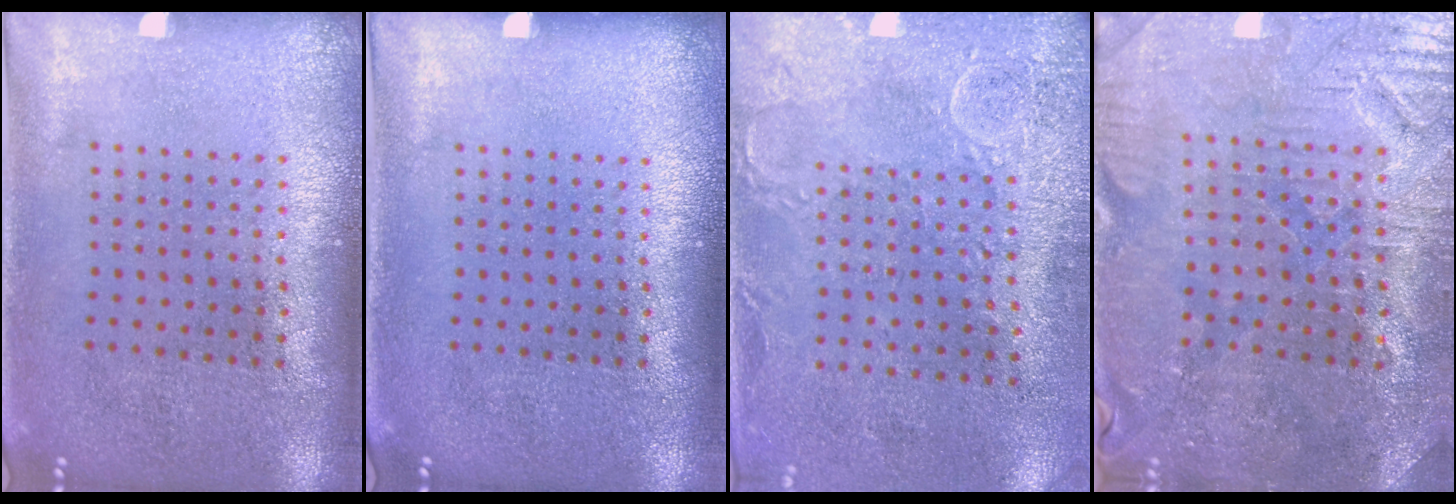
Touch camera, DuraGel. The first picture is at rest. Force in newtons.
{"total": 0.0}
{"total": 2.9, "press": 2.3, "slide": 1.7}
{"total": 1.7, "press": 1.6, "slide": 0.5}